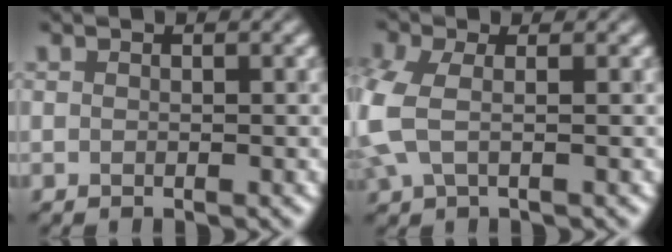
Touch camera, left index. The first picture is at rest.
{"total": 4.2, "force": [-0.2, 2.2, 3.6], "torque": [-0.106, 0.000, -0.009]}